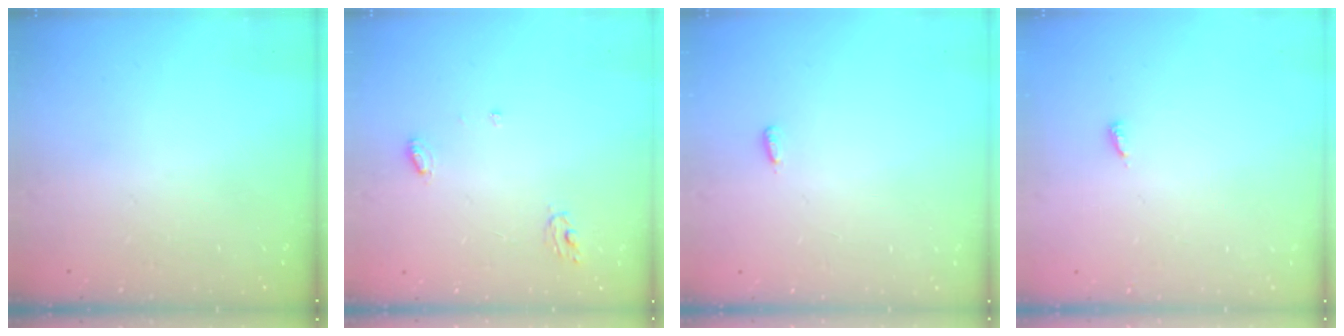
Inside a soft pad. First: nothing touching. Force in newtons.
{"total": 5.1, "press": 5.1, "slide": 0.4}
{"total": 2.7, "press": 2.6, "slide": 0.9}
{"total": 2.9, "press": 2.9, "slide": 0.2}